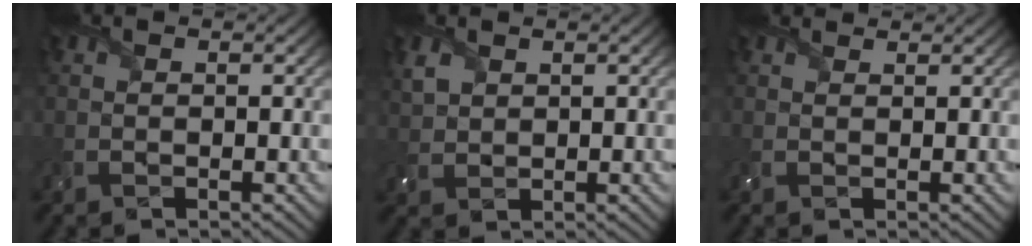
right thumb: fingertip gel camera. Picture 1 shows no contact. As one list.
[{"total": 2.6, "force": [1.5, 1.8, 1.2], "torque": [-0.035, -0.002, 0.034]}, {"total": 1.5, "force": [1.4, 0.5, 0.4], "torque": [-0.020, 0.004, 0.026]}]